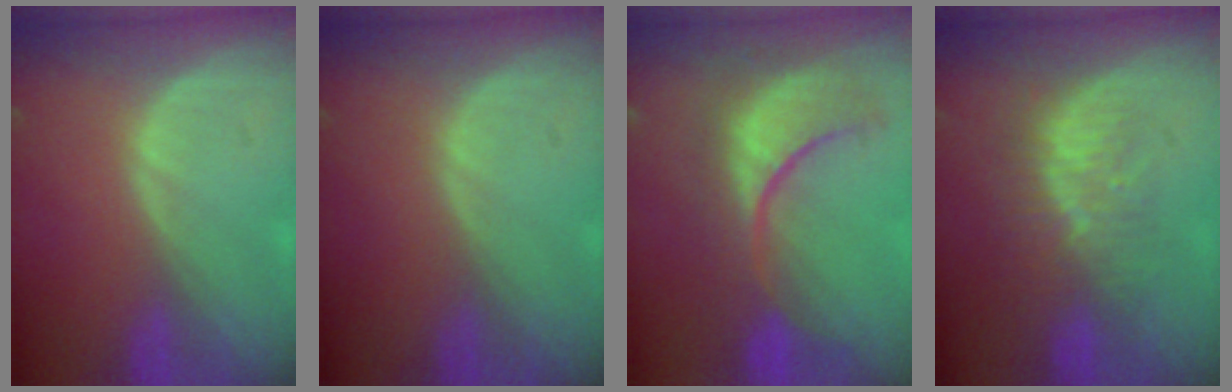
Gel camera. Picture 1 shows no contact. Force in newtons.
{"total": 0.0}
{"total": 10.7, "press": 10.1, "slide": 3.7}
{"total": 8.5, "press": 7.8, "slide": 3.5}